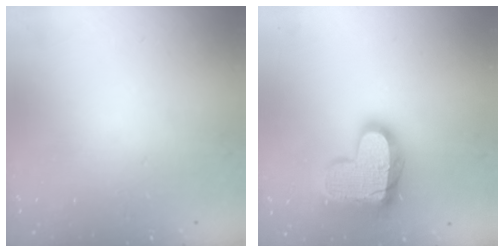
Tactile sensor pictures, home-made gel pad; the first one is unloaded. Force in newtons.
{"total": 17.7, "press": 17.7, "slide": 1.2}